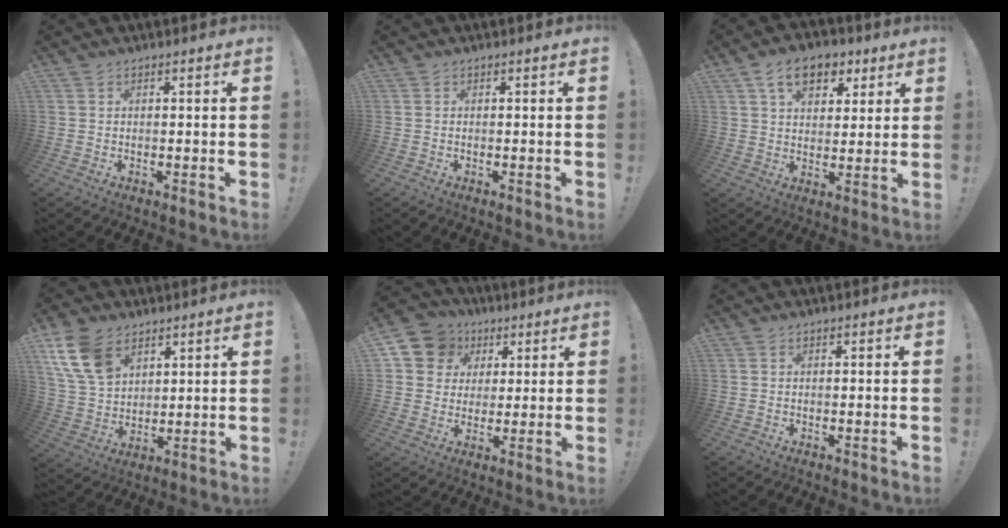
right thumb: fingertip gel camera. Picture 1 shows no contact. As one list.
[{"total": 0.0}, {"total": 11.8, "force": [5.7, 7.7, 6.8], "torque": [-0.094, -0.016, 0.106]}, {"total": 14.0, "force": [7.6, 9.2, 7.5], "torque": [-0.139, -0.031, 0.150]}, {"total": 11.0, "force": [3.7, 9.8, 3.2], "torque": [-0.046, -0.009, 0.077]}, {"total": 0.0}]